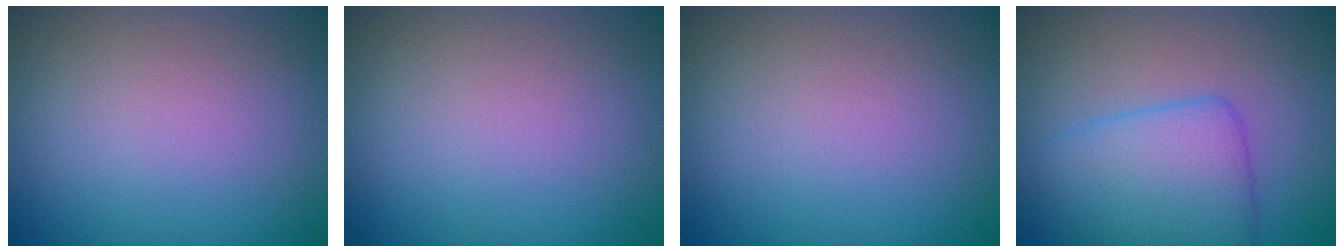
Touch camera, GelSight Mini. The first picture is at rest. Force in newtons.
{"total": 0.0}
{"total": 0.0}
{"total": 4.9, "press": 4.9, "slide": 0.2}